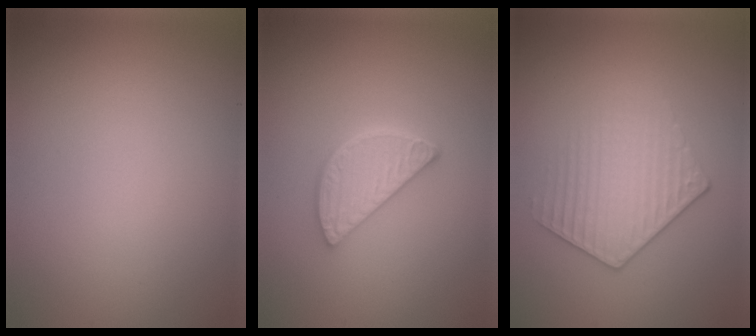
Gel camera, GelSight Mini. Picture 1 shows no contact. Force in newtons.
{"total": 3.9, "press": 3.2, "slide": 2.2}
{"total": 3.4, "press": 3.2, "slide": 1.2}